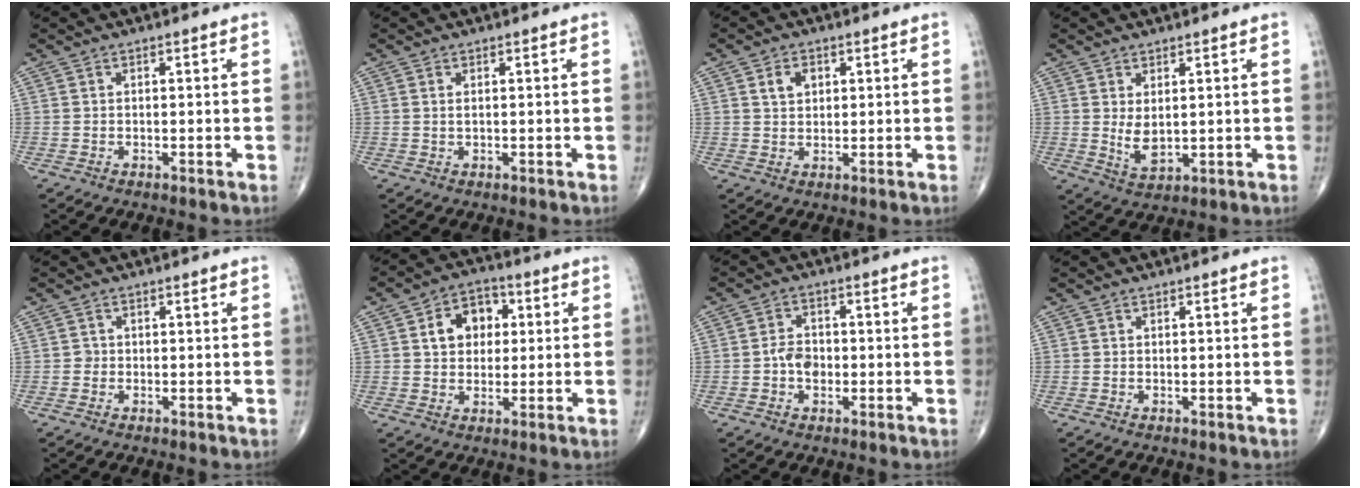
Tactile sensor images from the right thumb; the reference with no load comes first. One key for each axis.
{"total": 0.6, "fx": 0.2, "fy": 0.2, "fz": 0.5, "tx": -0.008, "ty": 0.000, "tz": 0.004}
{"total": 3.7, "fx": 1.4, "fy": 2.7, "fz": 2.1, "tx": -0.025, "ty": -0.004, "tz": 0.025}
{"total": 4.5, "fx": 0.8, "fy": 2.4, "fz": 3.8, "tx": -0.062, "ty": -0.015, "tz": 0.026}
{"total": 0.9, "fx": -0.1, "fy": 0.9, "fz": 0.1, "tx": 0.007, "ty": 0.003, "tz": -0.005}
{"total": 9.0, "fx": 2.0, "fy": 6.8, "fz": 5.6, "tx": -0.056, "ty": 0.010, "tz": 0.026}
{"total": 4.2, "fx": -0.8, "fy": 3.0, "fz": 2.8, "tx": -0.038, "ty": 0.009, "tz": -0.019}
{"total": 0.0}